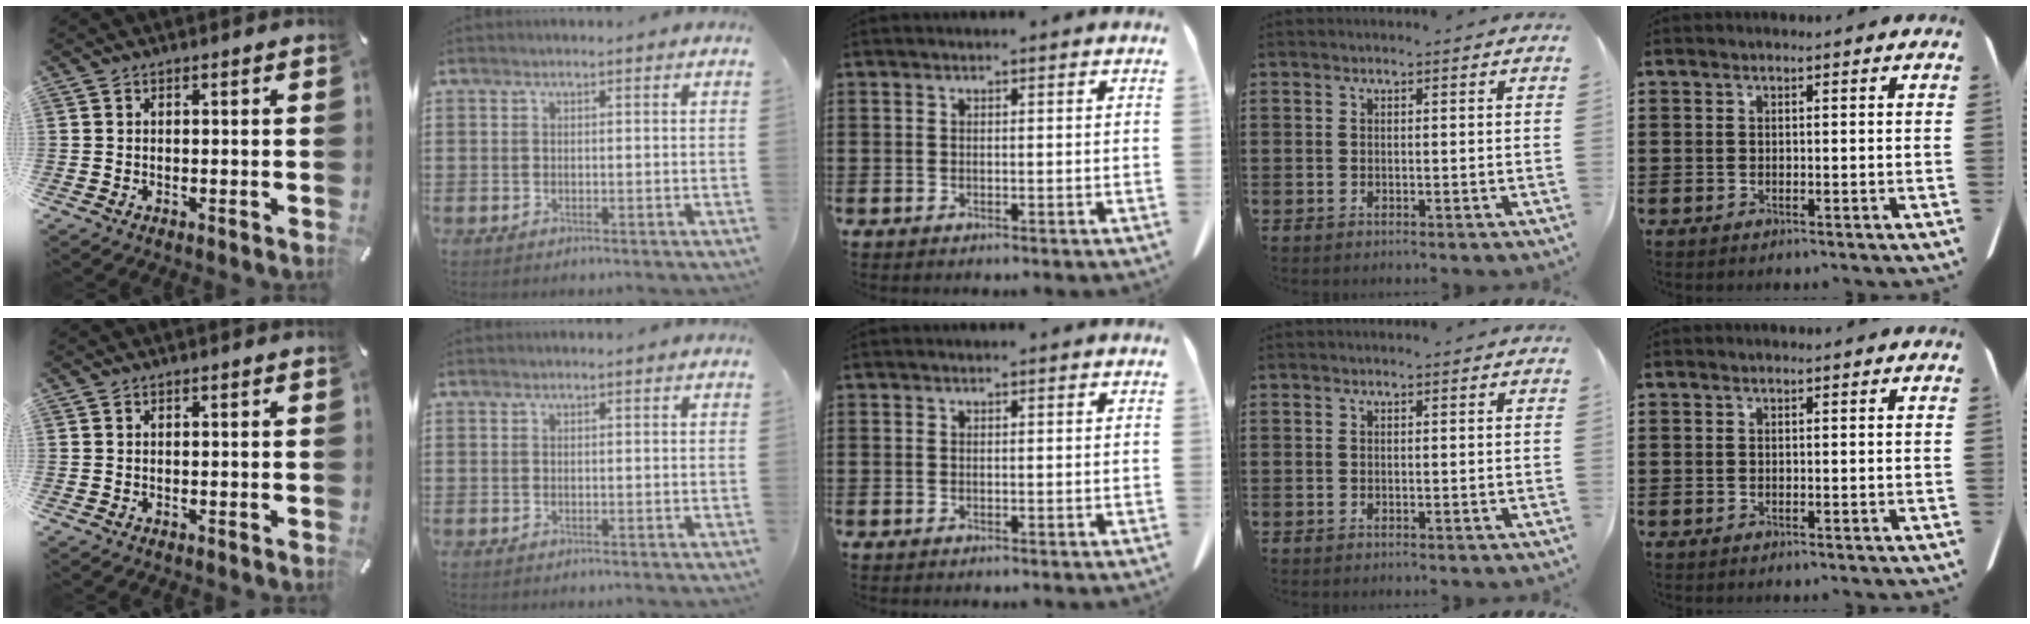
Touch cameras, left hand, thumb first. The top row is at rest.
{}